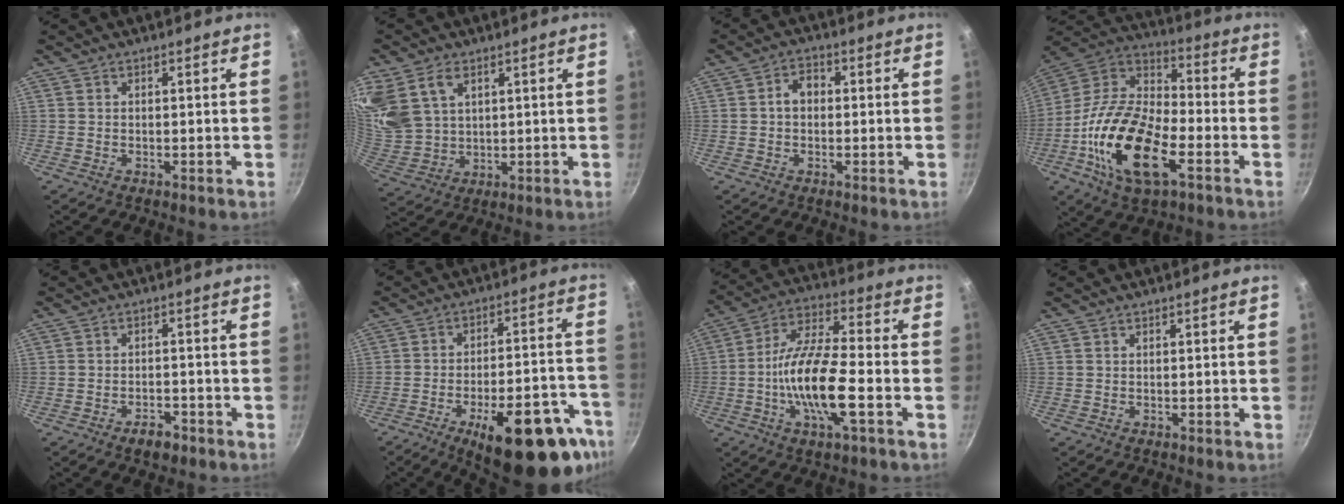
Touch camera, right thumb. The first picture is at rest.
{"total": 12.2, "force": [5.8, 8.4, 6.6], "torque": [-0.129, -0.020, 0.132]}
{"total": 3.8, "force": [0.0, 2.9, 2.5], "torque": [-0.024, 0.013, -0.005]}
{"total": 22.5, "force": [-7.9, 11.0, 18.0], "torque": [-0.332, 0.032, -0.165]}
{"total": 3.8, "force": [-2.5, 1.9, 2.0], "torque": [-0.024, 0.021, -0.035]}
{"total": 23.2, "force": [-12.7, 8.8, 17.4], "torque": [-0.180, 0.057, -0.170]}
{"total": 15.6, "force": [-4.2, 4.8, 14.2], "torque": [-0.266, 0.031, -0.091]}
{"total": 0.0}